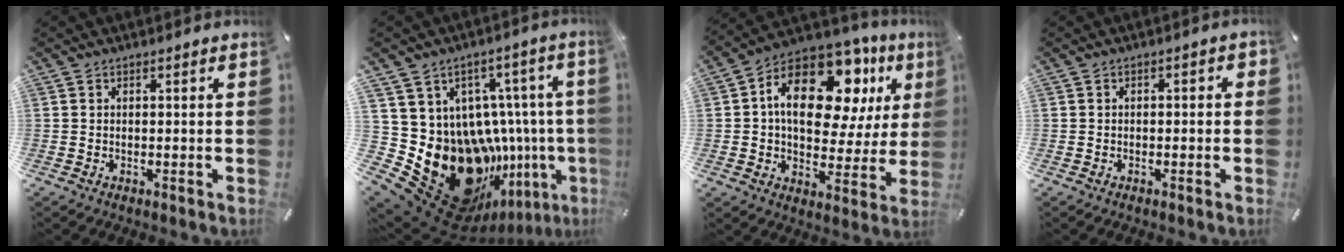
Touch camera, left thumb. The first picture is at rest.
{"total": 27.6, "force": [-11.0, 19.5, 16.2], "torque": [-0.234, -0.008, -0.109]}
{"total": 20.9, "force": [7.9, 12.5, 14.8], "torque": [-0.235, -0.036, 0.130]}
{"total": 1.7, "force": [-1.0, 0.8, 1.1], "torque": [-0.018, 0.006, -0.020]}